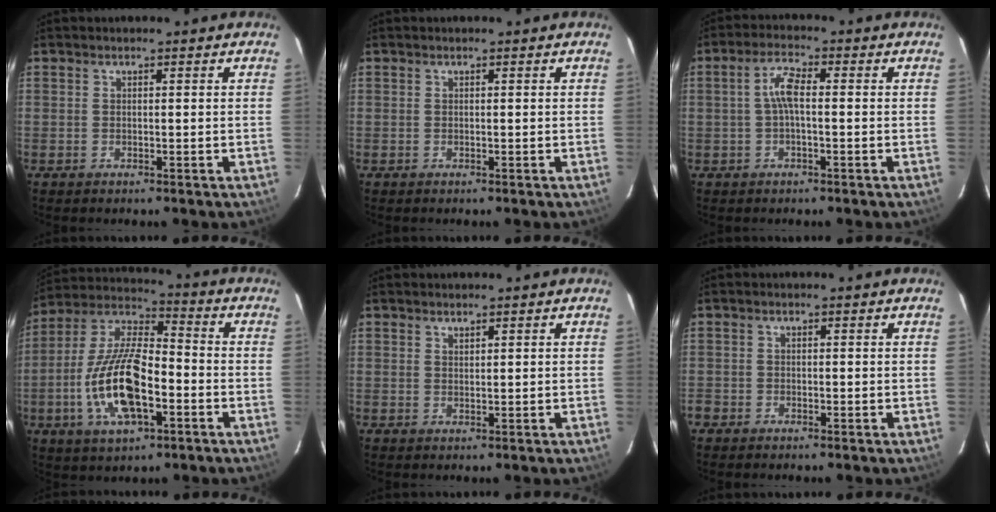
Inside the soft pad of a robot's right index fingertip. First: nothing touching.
{"total": 0.0}
{"total": 4.2, "force": [-0.2, 1.3, 4.0], "torque": [-0.084, 0.013, -0.005]}
{"total": 16.8, "force": [-5.1, 6.5, 14.7], "torque": [-0.307, -0.004, -0.096]}
{"total": 0.7, "force": [0.7, 0.2, 0.1], "torque": [-0.002, 0.000, 0.013]}
{"total": 1.5, "force": [-1.1, 1.0, 0.1], "torque": [-0.007, 0.001, -0.022]}